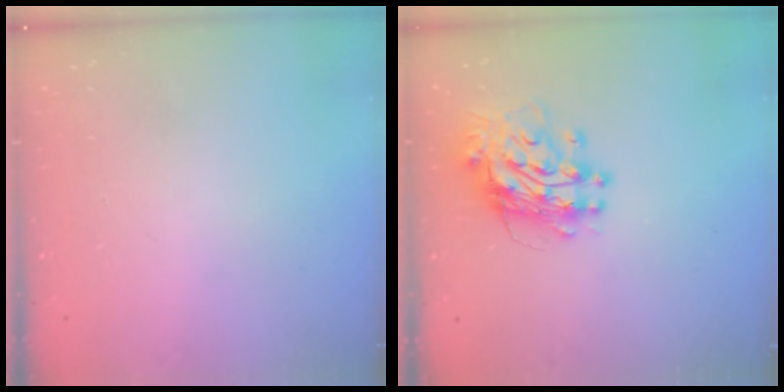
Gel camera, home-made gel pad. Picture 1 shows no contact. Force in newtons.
{"total": 11.4, "press": 11.4, "slide": 1.0}